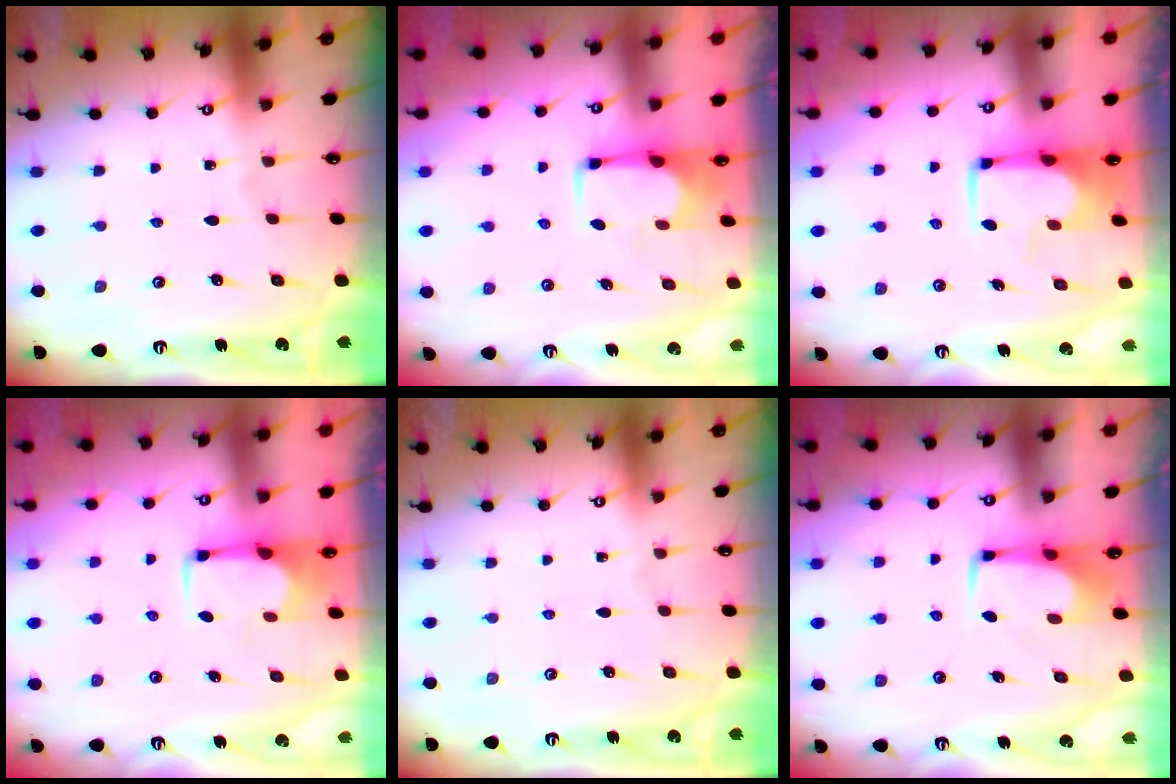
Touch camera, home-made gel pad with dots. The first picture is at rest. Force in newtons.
{"total": 1.8, "press": 1.6, "slide": 0.8}
{"total": 2.2, "press": 2.2, "slide": 0.2}
{"total": 1.8, "press": 1.6, "slide": 0.8}
{"total": 0.0}
{"total": 1.9, "press": 1.8, "slide": 0.6}